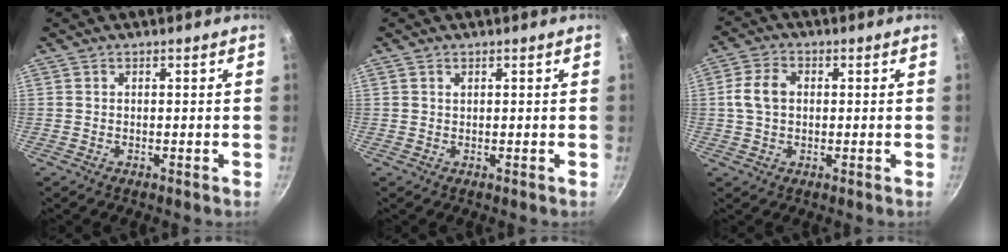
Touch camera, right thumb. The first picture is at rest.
{"total": 0.0}
{"total": 6.0, "force": [0.5, 4.4, 4.1], "torque": [-0.074, 0.013, 0.004]}